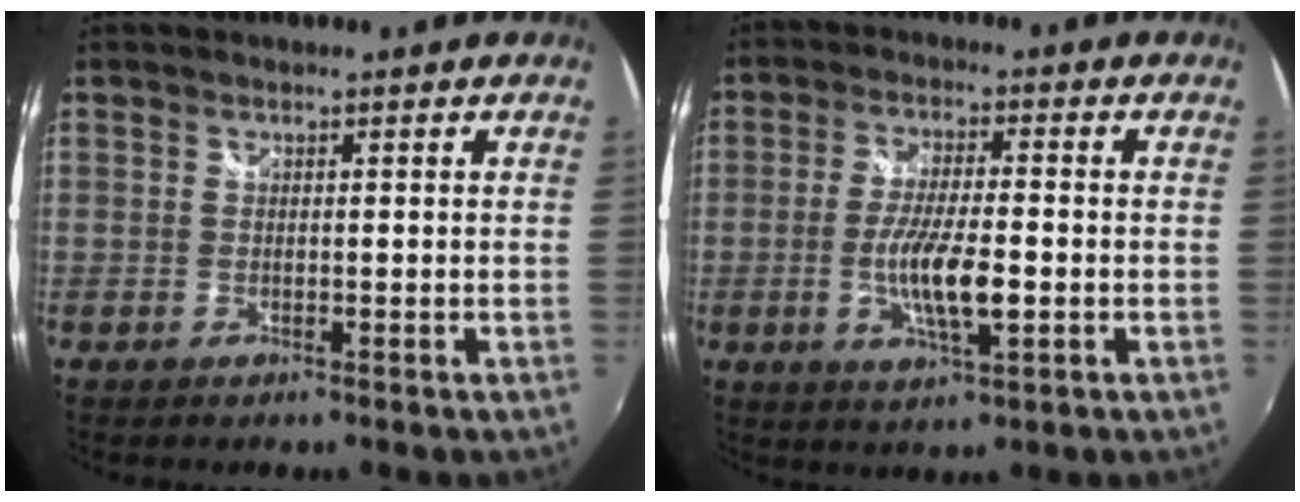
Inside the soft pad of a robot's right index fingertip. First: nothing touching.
{"total": 9.1, "force": [-2.2, 2.0, 8.6], "torque": [-0.162, -0.011, -0.038]}